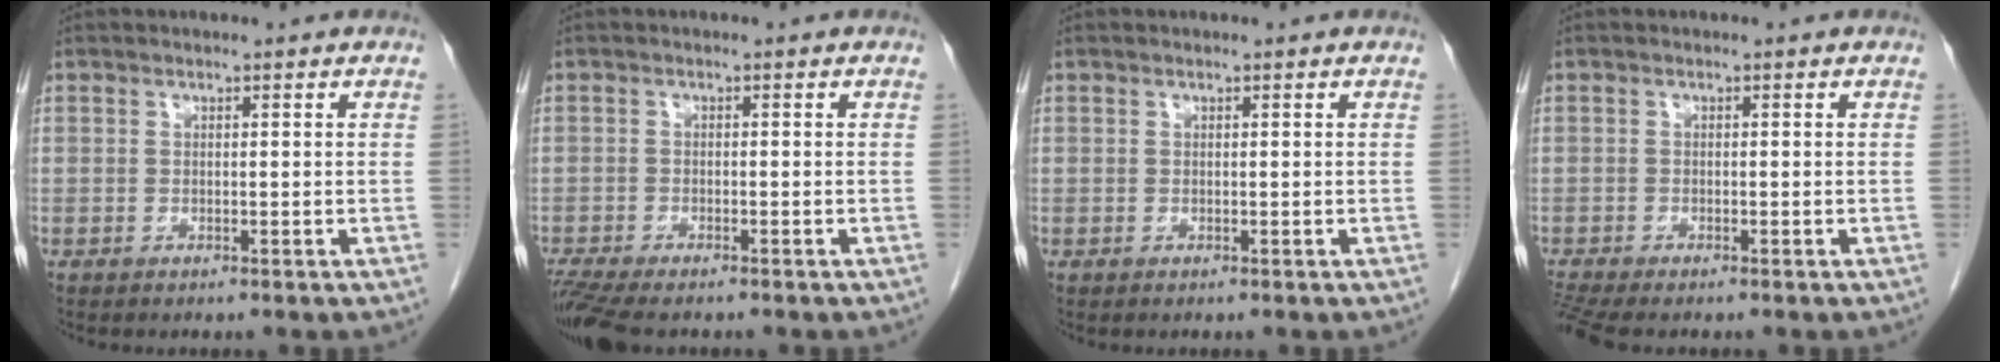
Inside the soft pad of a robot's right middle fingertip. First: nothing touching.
{"total": 6.8, "force": [-5.7, 1.4, 3.5], "torque": [-0.065, -0.014, -0.097]}
{"total": 0.0}
{"total": 3.0, "force": [-2.7, 0.0, 1.4], "torque": [-0.031, -0.011, -0.052]}